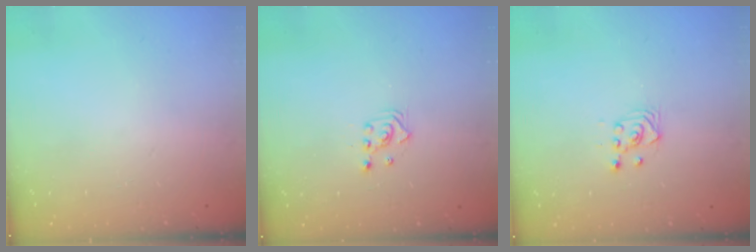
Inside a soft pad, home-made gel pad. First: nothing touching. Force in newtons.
{"total": 2.5, "press": 2.5, "slide": 0.3}
{"total": 3.5, "press": 3.2, "slide": 1.5}